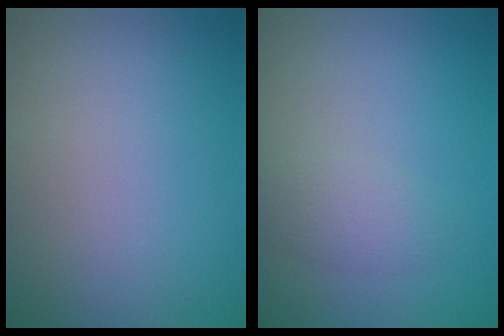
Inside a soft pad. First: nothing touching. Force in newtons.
{"total": 1.8, "press": 1.8, "slide": 0.1}